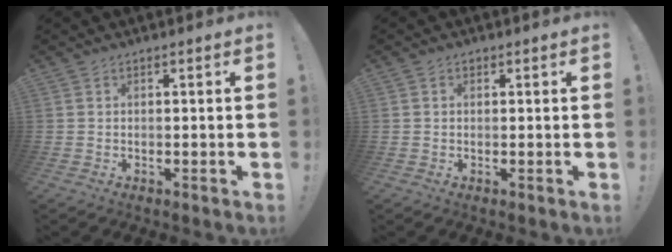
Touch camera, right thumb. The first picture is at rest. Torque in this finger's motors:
{"motor_torque": [0.06, -0.16, -0.11, 0.08, -0.02]}